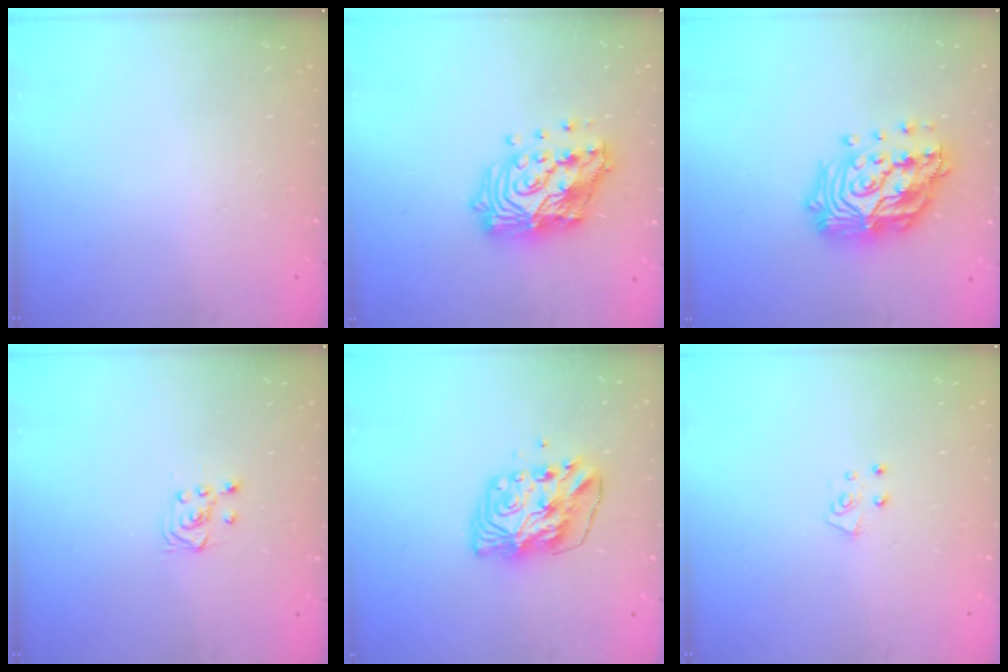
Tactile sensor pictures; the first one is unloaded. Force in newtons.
{"total": 18.1, "press": 18.0, "slide": 1.5}
{"total": 21.5, "press": 21.3, "slide": 2.7}
{"total": 3.9, "press": 3.8, "slide": 0.7}
{"total": 8.5, "press": 8.4, "slide": 1.3}
{"total": 6.4, "press": 6.4, "slide": 0.6}